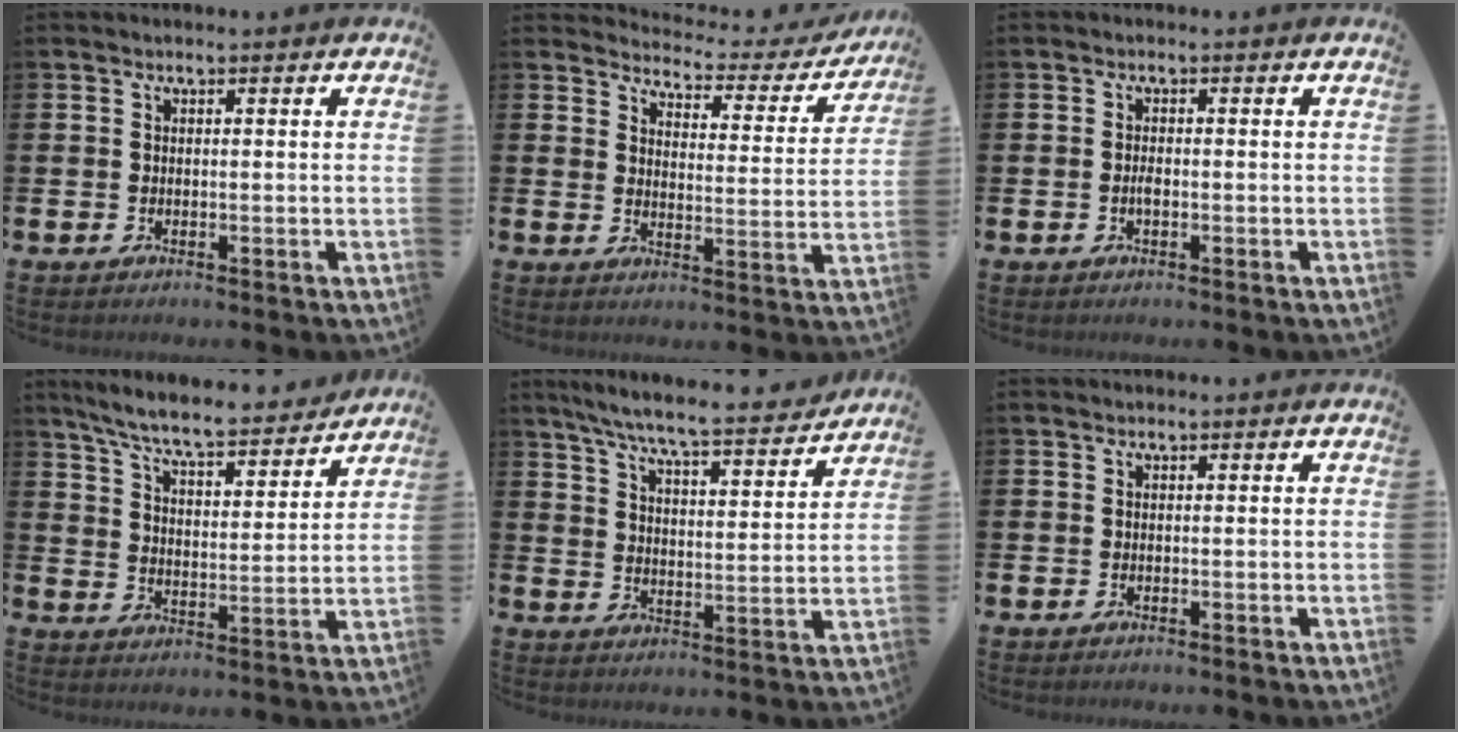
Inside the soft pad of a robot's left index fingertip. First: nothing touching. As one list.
[{"total": 3.6, "force": [3.3, 1.0, 0.7], "torque": [-0.029, -0.034, 0.048]}, {"total": 1.1, "force": [-0.3, 0.4, 1.0], "torque": [-0.016, -0.001, -0.007]}, {"total": 7.9, "force": [7.3, 0.7, 2.9], "torque": [-0.086, -0.048, 0.127]}, {"total": 7.7, "force": [7.1, 0.2, 2.9], "torque": [-0.077, -0.052, 0.120]}, {"total": 0.0}]